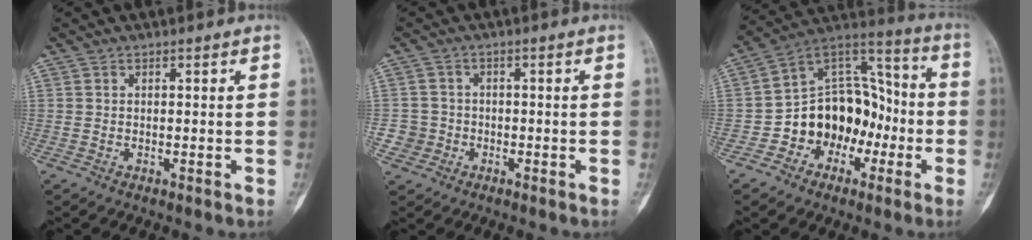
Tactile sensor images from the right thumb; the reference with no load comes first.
{"total": 3.3, "force": [-1.2, 3.0, 0.0], "torque": [0.020, 0.014, -0.028]}
{"total": 16.3, "force": [-5.2, 12.5, 9.1], "torque": [-0.082, 0.084, -0.090]}